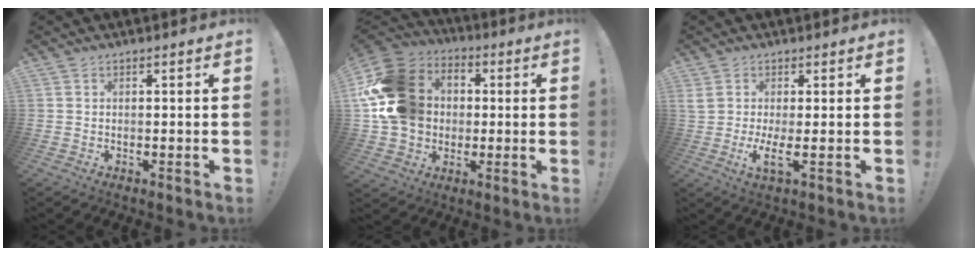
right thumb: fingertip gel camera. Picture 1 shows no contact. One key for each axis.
{"total": 20.2, "fx": 2.0, "fy": 17.1, "fz": 10.6, "tx": -0.181, "ty": 0.000, "tz": 0.058}
{"total": 5.6, "fx": 0.6, "fy": 1.1, "fz": 5.4, "tx": -0.095, "ty": -0.022, "tz": 0.012}